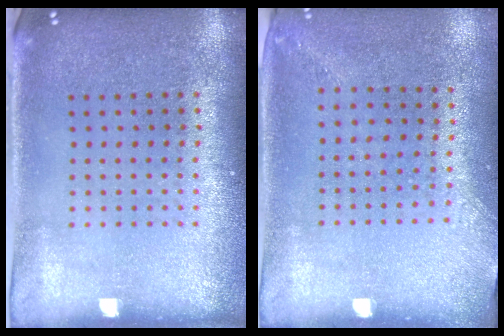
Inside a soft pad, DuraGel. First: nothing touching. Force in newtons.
{"total": 1.3, "press": 1.0, "slide": 0.8}